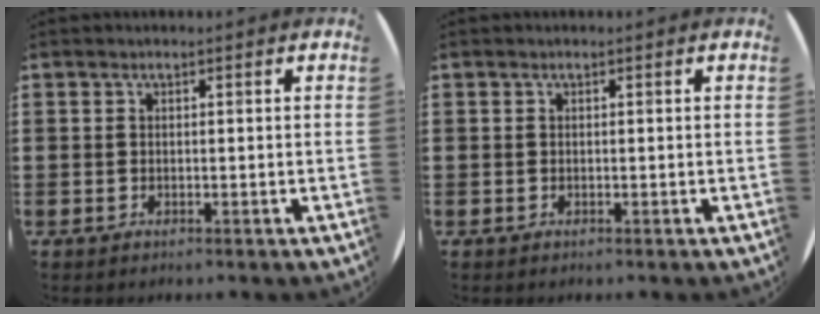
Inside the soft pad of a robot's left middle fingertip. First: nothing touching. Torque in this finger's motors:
{"motor_torque": [0.99, -1.15, 0.02, -0.01]}